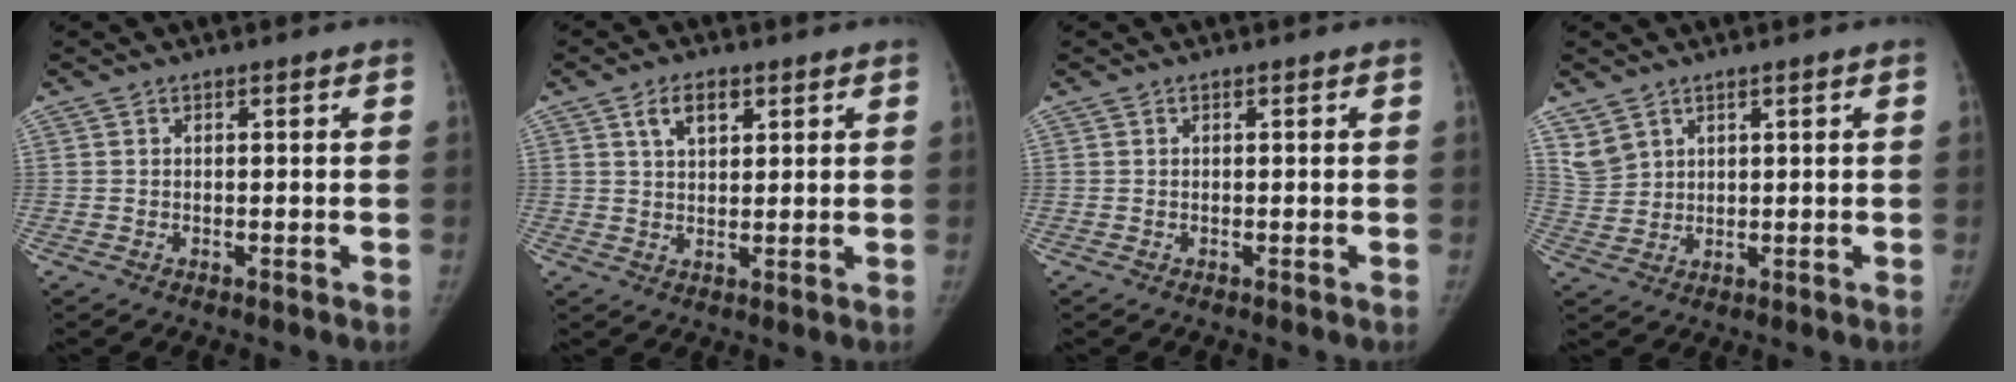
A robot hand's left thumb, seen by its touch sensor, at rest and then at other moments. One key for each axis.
{"total": 5.2, "fx": 2.5, "fy": 2.9, "fz": 3.4, "tx": -0.046, "ty": -0.007, "tz": 0.044}
{"total": 0.0}
{"total": 3.6, "fx": 2.6, "fy": 2.4, "fz": 0.9, "tx": -0.010, "ty": -0.014, "tz": 0.060}